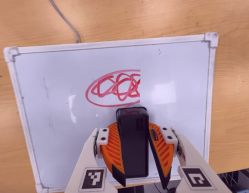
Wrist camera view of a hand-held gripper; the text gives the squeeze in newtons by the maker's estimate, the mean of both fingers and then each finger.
{"total": 9.2, "left": 9.6, "right": 8.8}